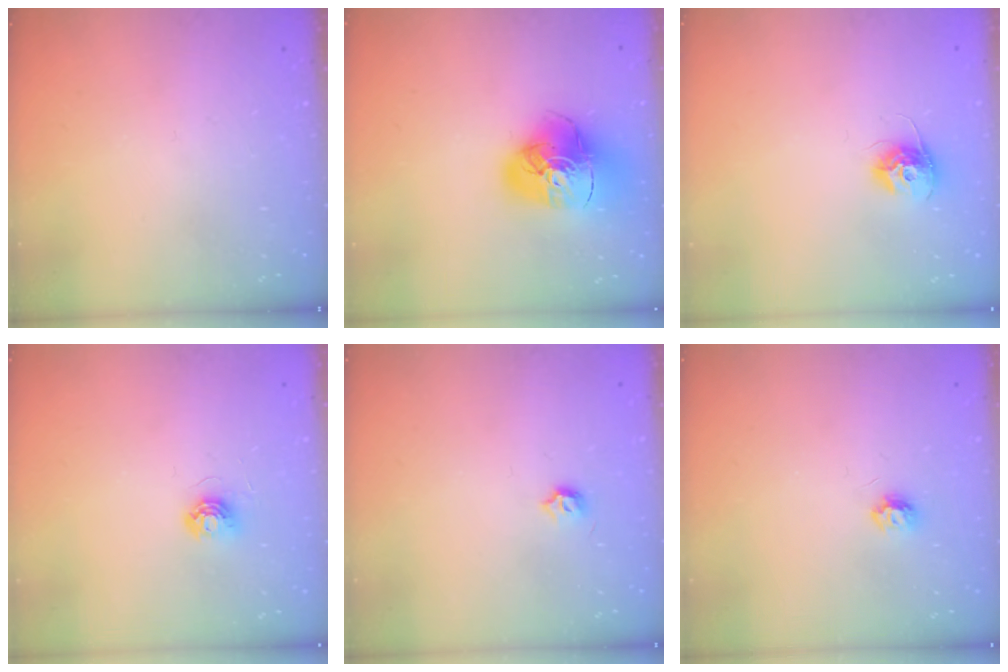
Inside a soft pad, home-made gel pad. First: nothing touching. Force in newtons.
{"total": 14.9, "press": 14.8, "slide": 1.6}
{"total": 10.3, "press": 10.3, "slide": 0.5}
{"total": 5.4, "press": 5.4, "slide": 0.3}
{"total": 3.9, "press": 3.9, "slide": 0.6}
{"total": 4.7, "press": 4.7, "slide": 0.5}